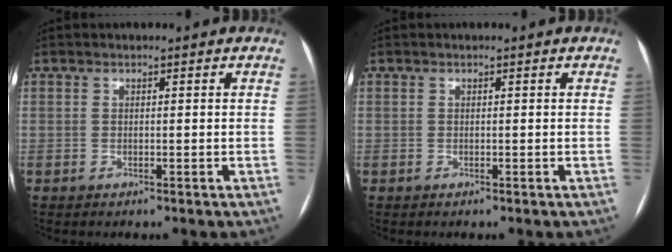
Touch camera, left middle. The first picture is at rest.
{"total": 0.0}